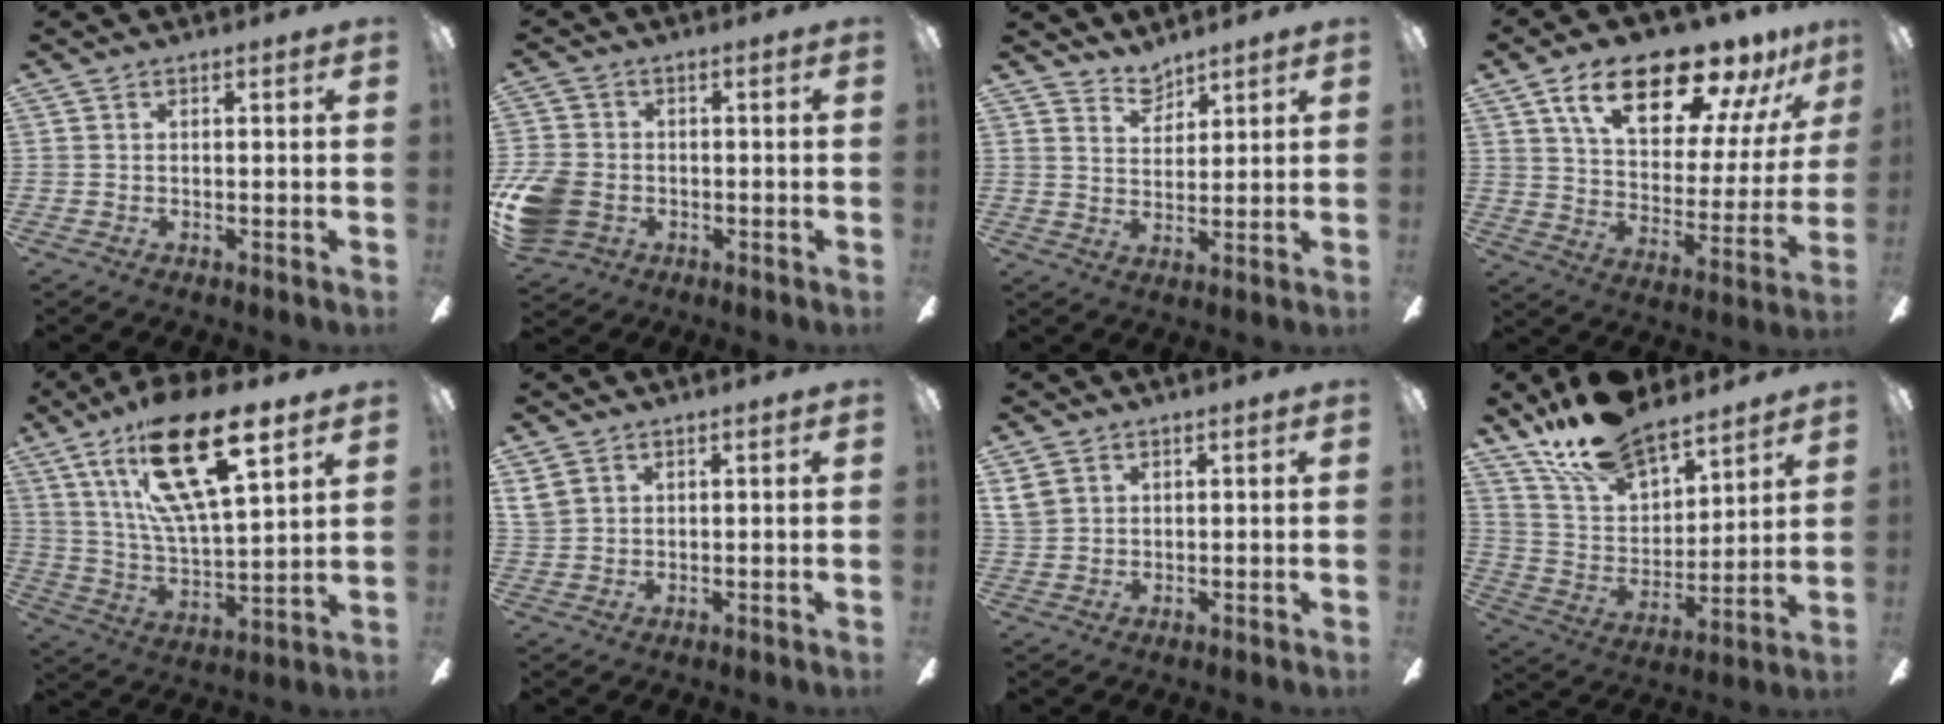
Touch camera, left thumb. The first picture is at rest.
{"total": 10.6, "force": [-3.1, 8.1, 6.0], "torque": [-0.136, 0.021, -0.054]}
{"total": 4.8, "force": [4.5, 1.7, 0.2], "torque": [0.000, -0.028, 0.083]}
{"total": 22.5, "force": [15.2, 8.9, 14.0], "torque": [-0.231, -0.080, 0.255]}
{"total": 25.6, "force": [14.6, 9.1, 19.0], "torque": [-0.347, -0.070, 0.241]}
{"total": 3.6, "force": [2.0, 2.6, 1.5], "torque": [-0.035, 0.003, 0.041]}
{"total": 4.0, "force": [2.0, 3.1, 1.6], "torque": [-0.038, 0.006, 0.042]}
{"total": 16.3, "force": [13.8, 6.4, 6.0], "torque": [-0.129, -0.087, 0.254]}